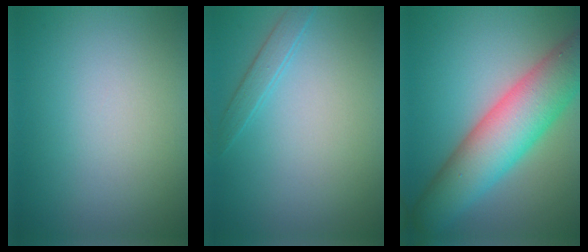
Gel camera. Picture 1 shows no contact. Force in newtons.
{"total": 1.4, "press": 1.4, "slide": 0.1}
{"total": 9.7, "press": 9.6, "slide": 0.6}